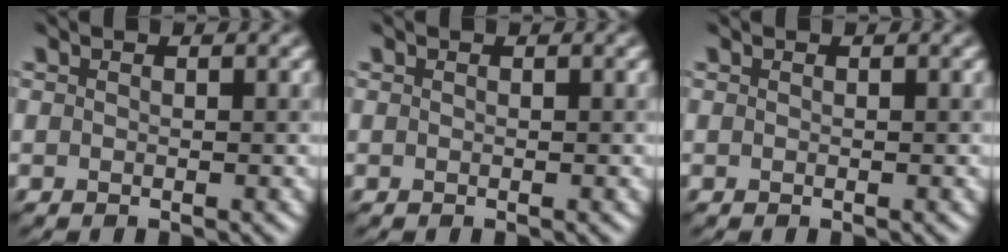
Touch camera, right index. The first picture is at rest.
{"total": 0.0}
{"total": 0.0}